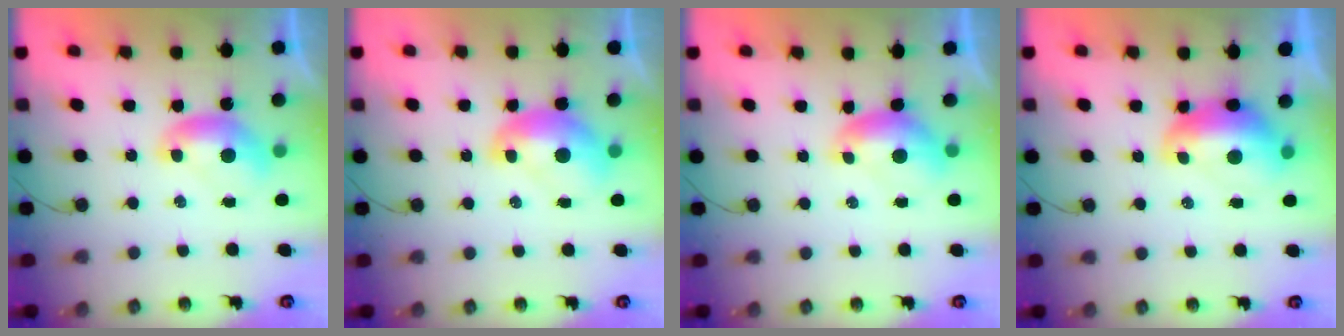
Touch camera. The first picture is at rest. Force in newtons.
{"total": 2.6, "press": 2.5, "slide": 0.7}
{"total": 0.7, "press": 0.4, "slide": 0.6}
{"total": 2.9, "press": 2.8, "slide": 0.7}